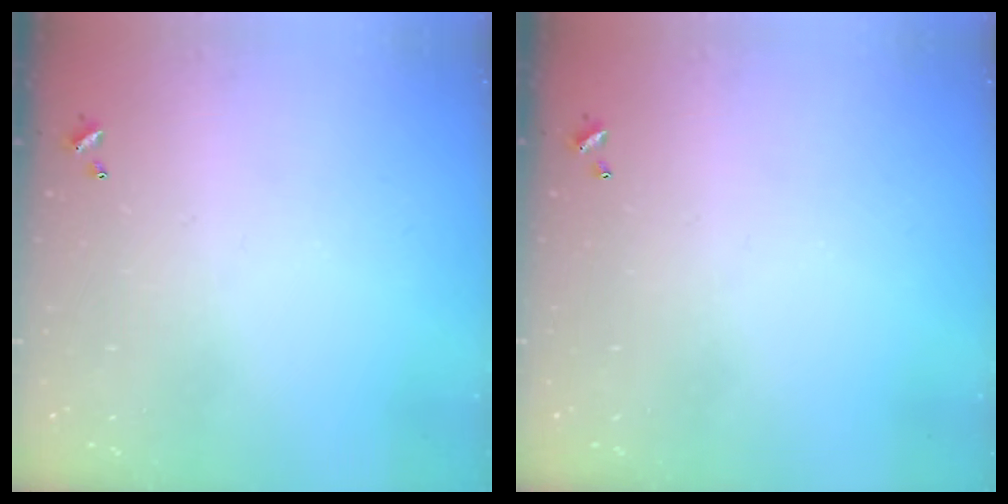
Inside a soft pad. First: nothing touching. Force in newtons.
{"total": 0.0}